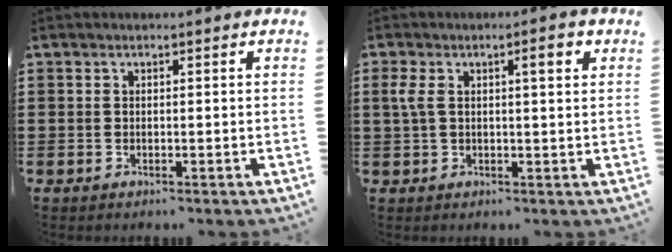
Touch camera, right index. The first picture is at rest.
{"total": 5.7, "force": [1.8, 1.9, 5.1], "torque": [-0.095, 0.005, 0.025]}